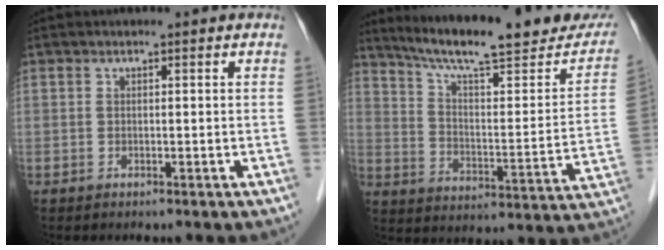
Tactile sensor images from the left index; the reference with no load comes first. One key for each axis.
{"total": 23.9, "fx": 20.5, "fy": 3.6, "fz": 11.9, "tx": -0.178, "ty": -0.026, "tz": 0.280}